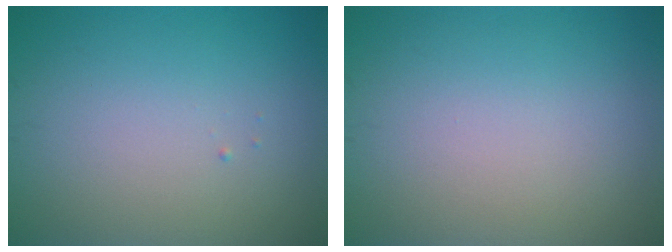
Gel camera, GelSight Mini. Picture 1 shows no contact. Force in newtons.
{"total": 0.0}